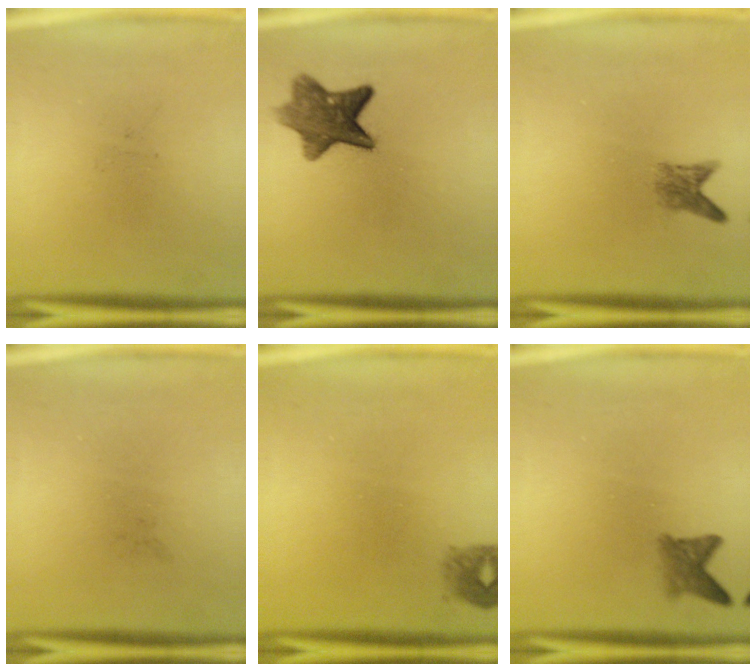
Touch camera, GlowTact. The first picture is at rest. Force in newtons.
{"total": 8.3}
{"total": 2.3}
{"total": 0.0}
{"total": 1.5}
{"total": 2.5}